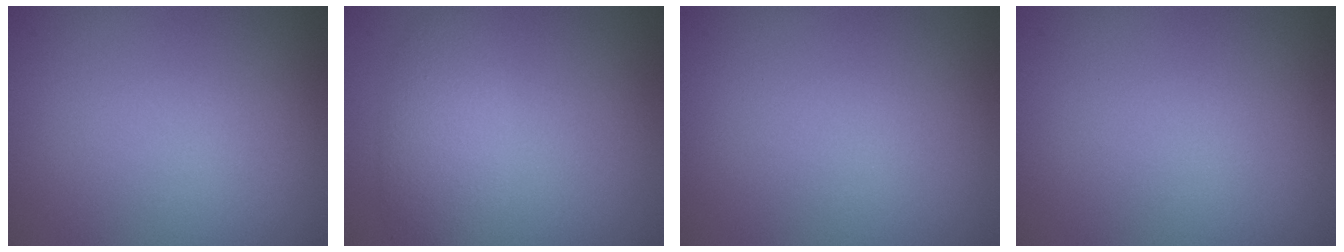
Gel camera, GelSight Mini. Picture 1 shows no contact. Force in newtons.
{"total": 3.2, "press": 3.2, "slide": 0.2}
{"total": 0.0}
{"total": 0.0}